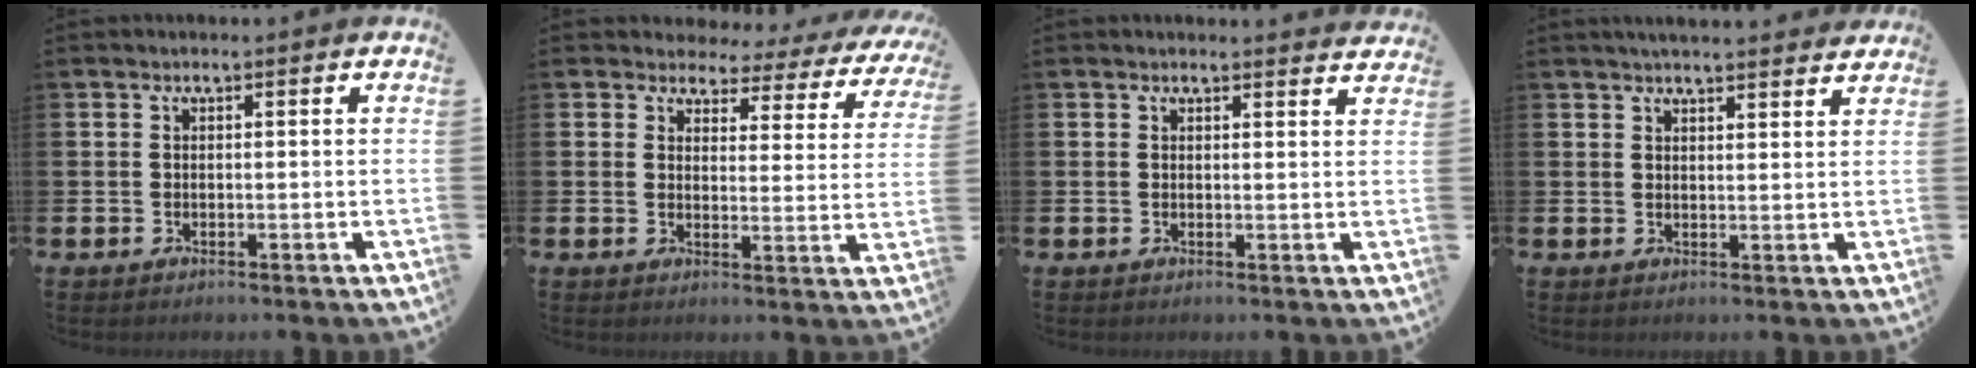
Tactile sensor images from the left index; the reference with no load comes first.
{"total": 2.7, "force": [2.1, 1.6, 0.2], "torque": [-0.021, -0.025, 0.028]}
{"total": 1.6, "force": [1.6, 0.1, -0.1], "torque": [0.008, -0.009, 0.027]}
{"total": 3.5, "force": [3.4, 0.1, 0.6], "torque": [-0.016, -0.013, 0.062]}